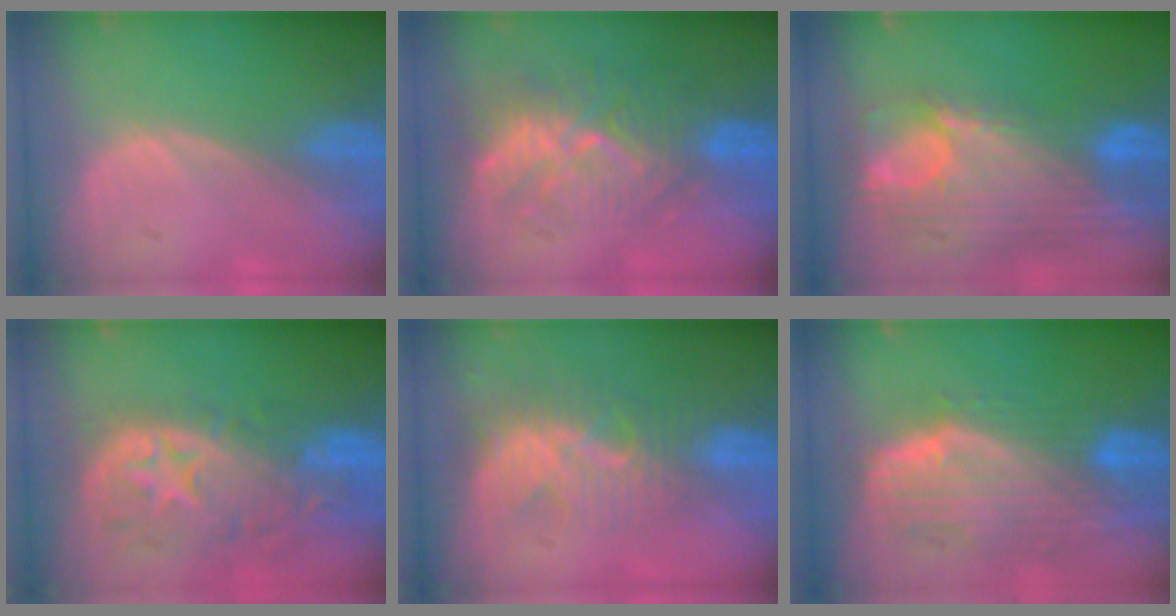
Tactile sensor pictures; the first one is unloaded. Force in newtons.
{"total": 9.3, "press": 8.6, "slide": 3.5}
{"total": 12.3, "press": 10.3, "slide": 6.6}
{"total": 11.8, "press": 10.1, "slide": 6.1}
{"total": 8.9, "press": 7.6, "slide": 4.5}
{"total": 10.4, "press": 9.1, "slide": 5.2}